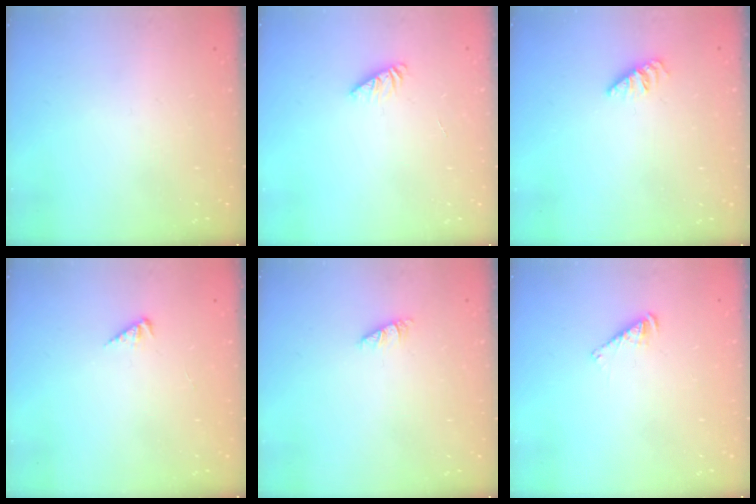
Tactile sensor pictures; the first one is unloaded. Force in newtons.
{"total": 1.8, "press": 1.8, "slide": 0.3}
{"total": 0.0}
{"total": 2.8, "press": 2.8, "slide": 0.6}
{"total": 0.7, "press": 0.7, "slide": 0.1}
{"total": 3.8, "press": 3.8, "slide": 0.6}